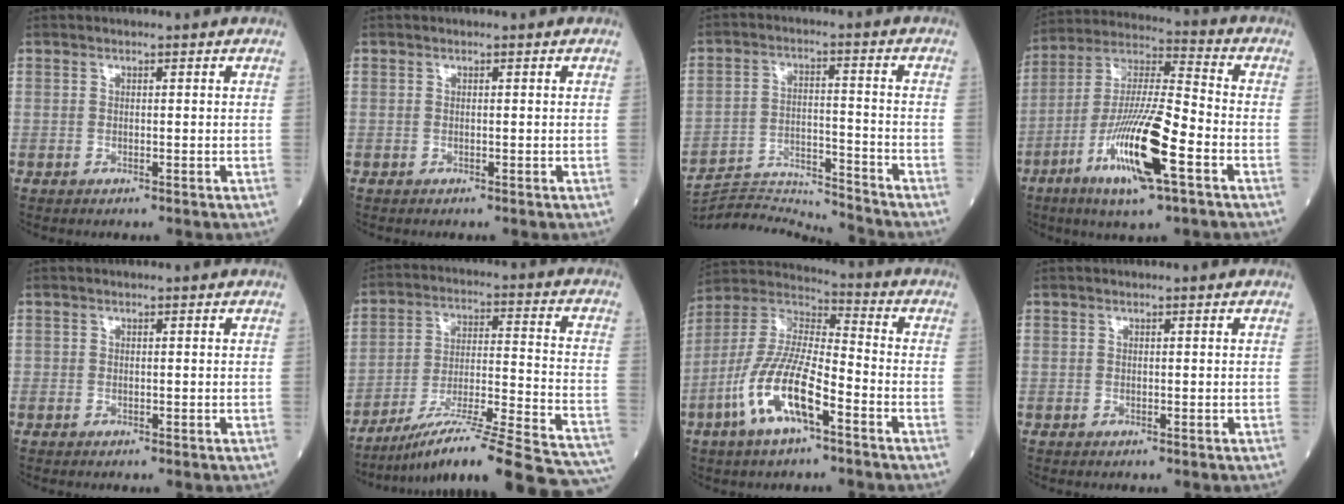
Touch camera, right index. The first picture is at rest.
{"total": 0.0}
{"total": 12.7, "force": [-12.5, -2.3, -0.2], "torque": [-0.001, 0.011, -0.214]}
{"total": 17.5, "force": [-6.5, 2.1, 16.1], "torque": [-0.316, -0.019, -0.116]}
{"total": 0.0}
{"total": 27.5, "force": [-24.2, 0.6, 13.1], "torque": [-0.120, -0.006, -0.348]}
{"total": 13.8, "force": [-6.0, 3.6, 11.9], "torque": [-0.249, 0.000, -0.118]}
{"total": 0.0}